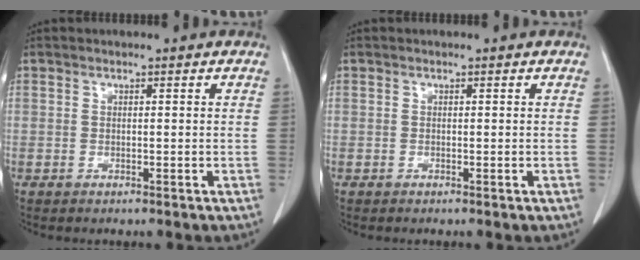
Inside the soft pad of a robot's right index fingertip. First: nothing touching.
{"total": 0.0}